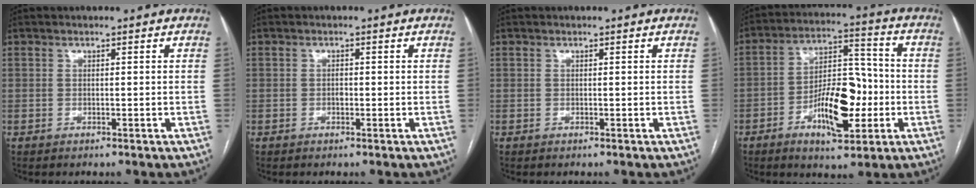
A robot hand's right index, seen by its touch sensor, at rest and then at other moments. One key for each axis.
{"total": 0.8, "fx": -0.2, "fy": 0.5, "fz": 0.6, "tx": -0.011, "ty": 0.002, "tz": -0.005}
{"total": 0.0}
{"total": 12.4, "fx": -3.8, "fy": 4.7, "fz": 10.8, "tx": -0.190, "ty": 0.016, "tz": -0.061}